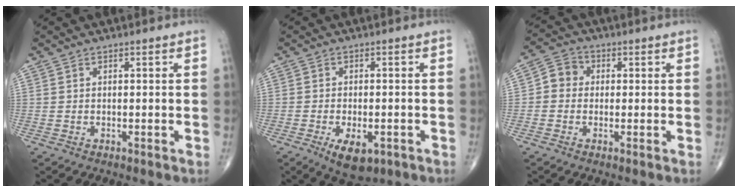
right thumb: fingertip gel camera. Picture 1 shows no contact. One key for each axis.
{"total": 6.7, "fx": -3.0, "fy": 3.3, "fz": 5.0, "tx": -0.077, "ty": 0.002, "tz": -0.039}
{"total": 4.5, "fx": -0.1, "fy": 4.0, "fz": 1.9, "tx": -0.017, "ty": 0.013, "tz": -0.012}